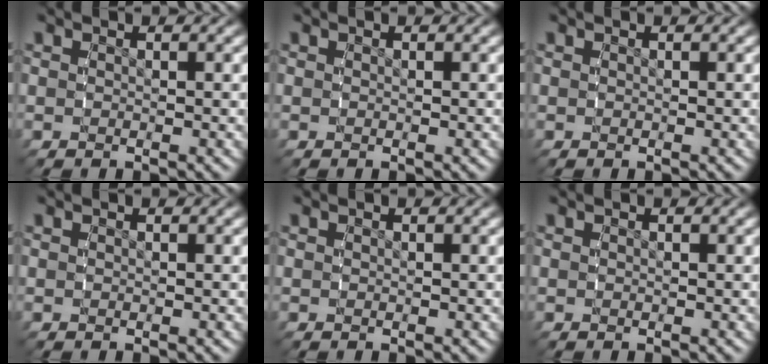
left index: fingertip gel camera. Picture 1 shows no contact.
{"total": 0.0}
{"total": 0.0}
{"total": 0.0}
{"total": 0.0}
{"total": 0.0}